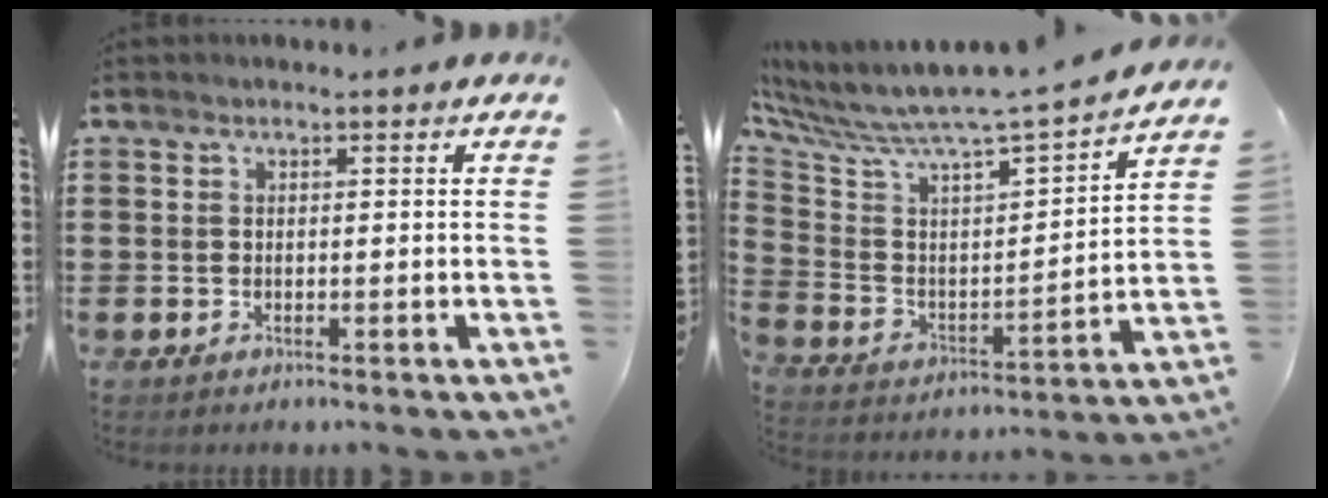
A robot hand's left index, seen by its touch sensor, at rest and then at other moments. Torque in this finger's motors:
{"motor_torque": [2.14, 0.00, 0.89, 0.21]}